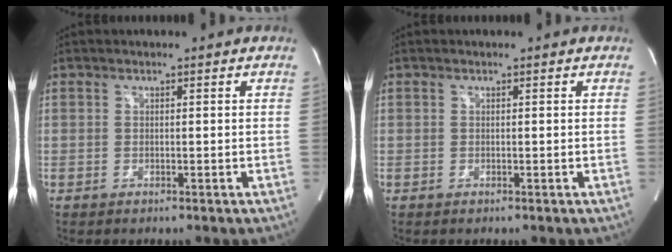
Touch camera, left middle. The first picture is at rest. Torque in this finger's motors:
{"motor_torque": [0.06, -0.04, 0.02, 0.00]}